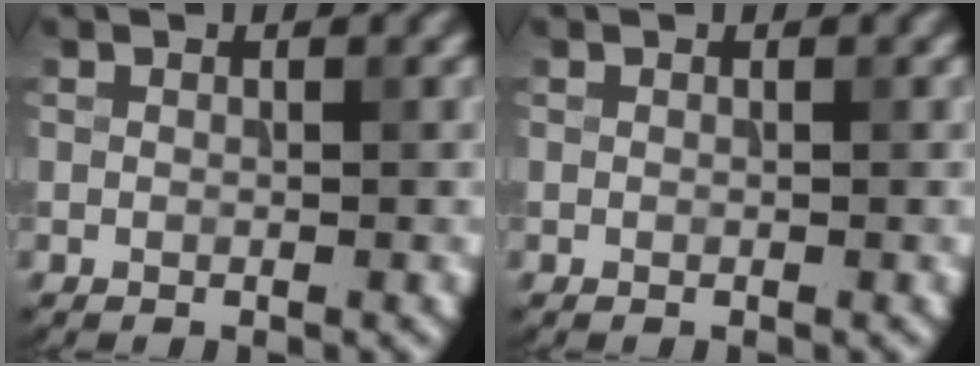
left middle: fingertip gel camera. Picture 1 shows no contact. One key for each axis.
{"total": 0.0}